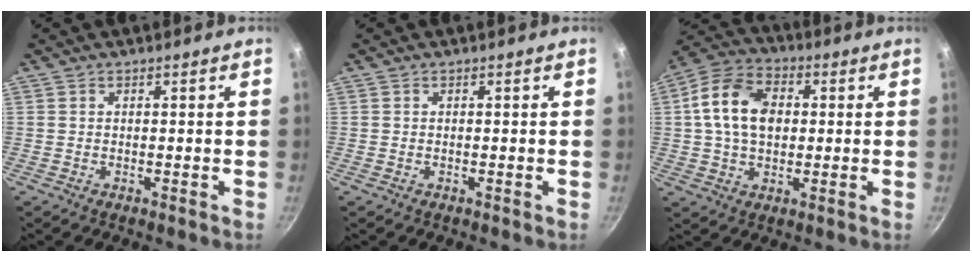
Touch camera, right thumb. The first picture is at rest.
{"total": 0.0}
{"total": 13.1, "force": [1.7, 9.2, 9.2], "torque": [-0.145, 0.016, 0.016]}